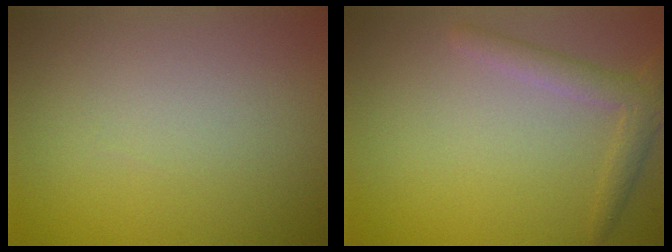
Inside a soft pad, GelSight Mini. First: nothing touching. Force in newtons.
{"total": 2.3, "press": 2.3, "slide": 0.2}